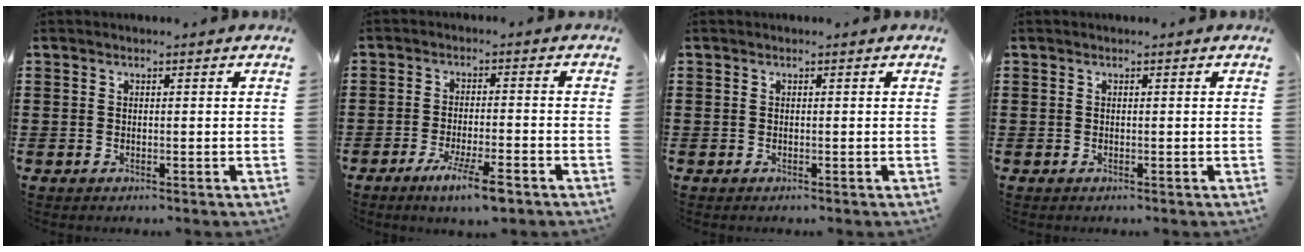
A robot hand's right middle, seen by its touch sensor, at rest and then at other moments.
{"total": 6.1, "force": [-3.9, 0.7, 4.6], "torque": [-0.084, -0.009, -0.066]}
{"total": 0.0}
{"total": 0.0}